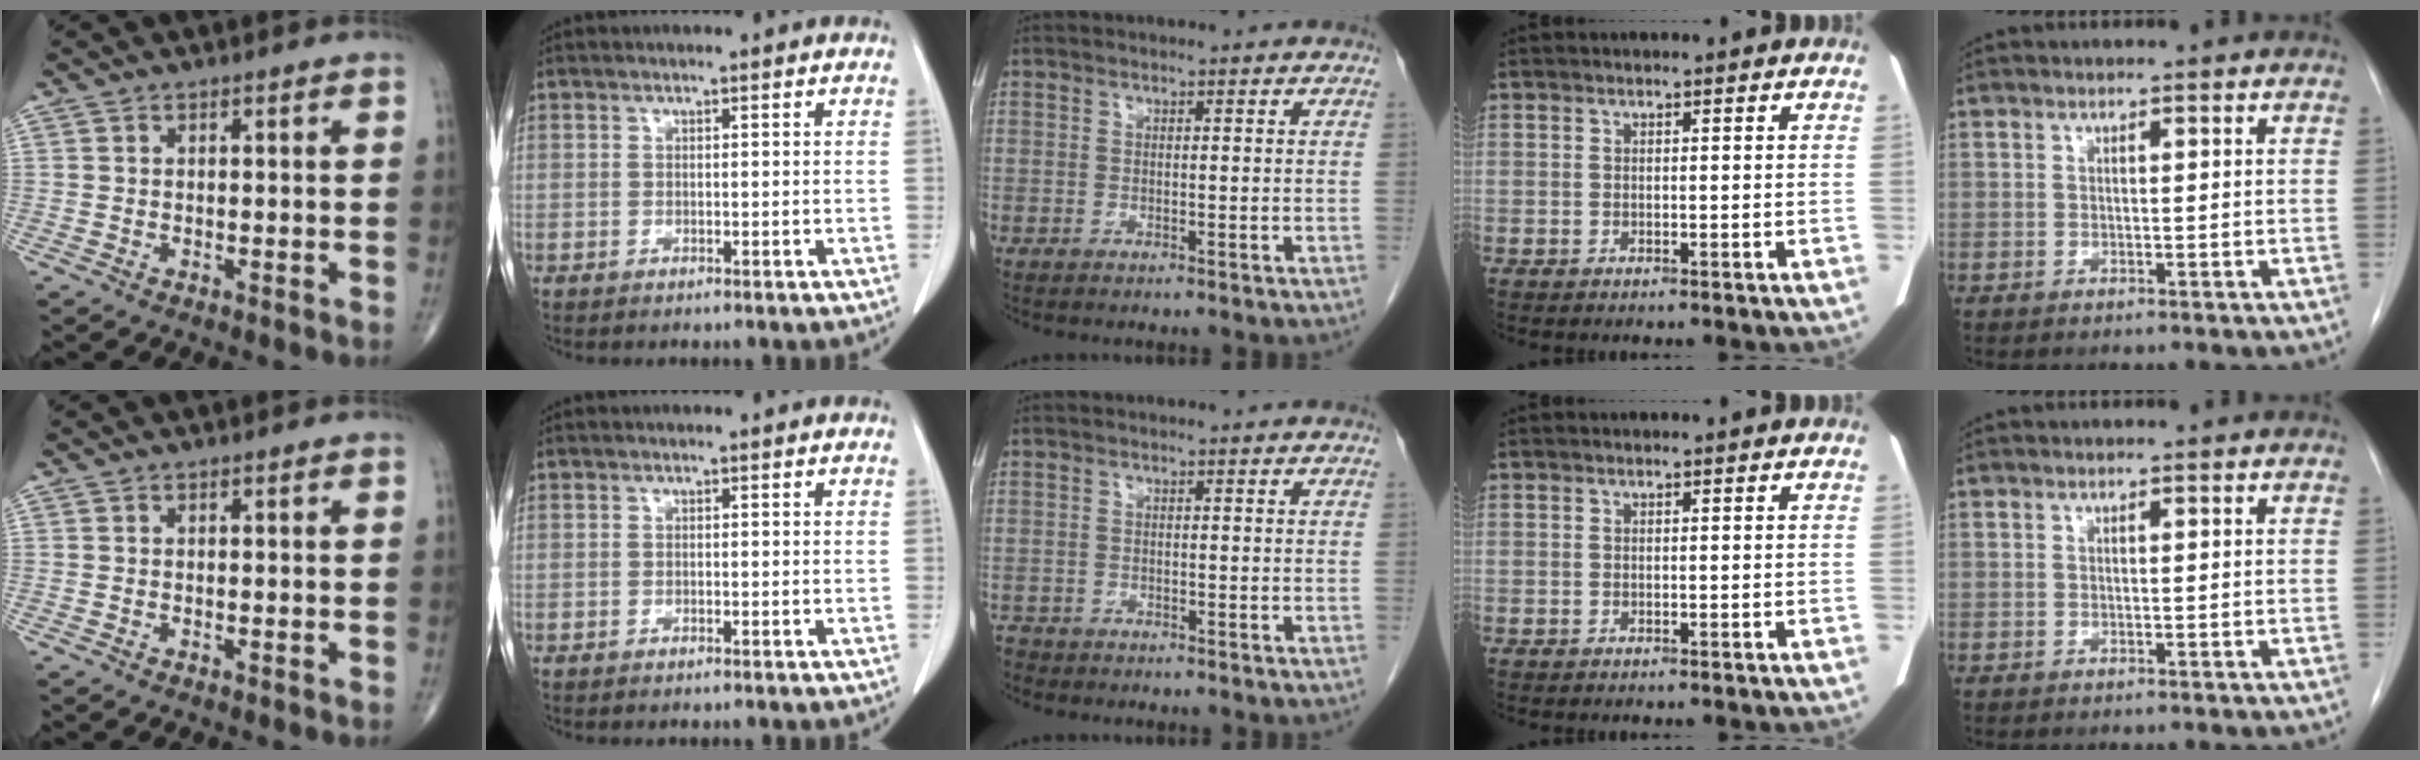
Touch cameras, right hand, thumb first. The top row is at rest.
{"middle": {"total": 1.8, "force": [-1.6, 0.7, -0.1], "torque": [-0.004, -0.002, -0.030]}}